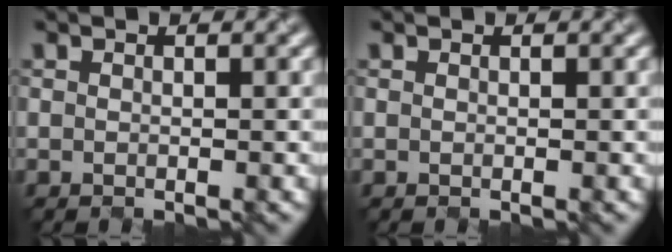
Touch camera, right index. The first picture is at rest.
{"total": 0.0}